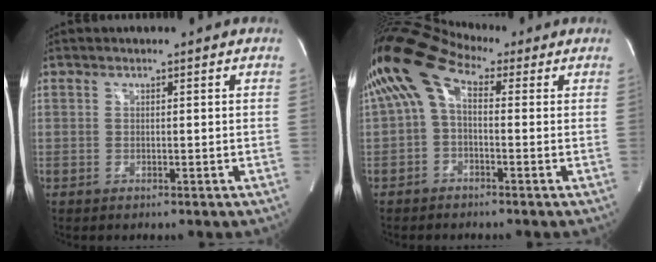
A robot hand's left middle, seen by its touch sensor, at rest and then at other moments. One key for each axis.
{"total": 9.7, "fx": 2.6, "fy": 4.6, "fz": 8.1, "tx": -0.166, "ty": 0.058, "tz": 0.037}